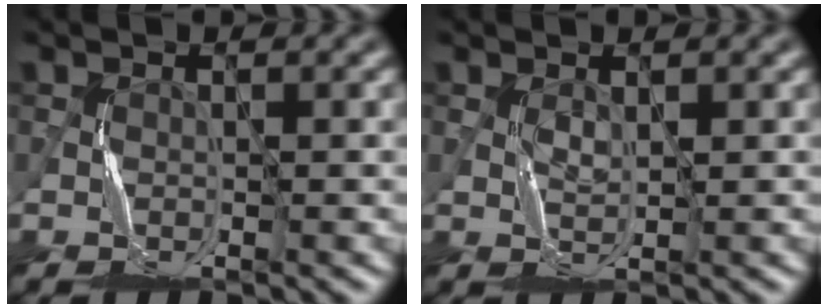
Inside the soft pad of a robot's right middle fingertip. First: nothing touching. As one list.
[{"total": 1.0, "force": [0.4, 0.4, 0.9], "torque": [-0.023, 0.000, 0.010]}]